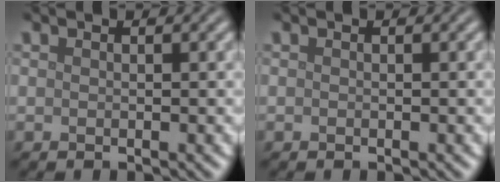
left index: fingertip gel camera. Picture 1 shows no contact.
{"total": 0.0}